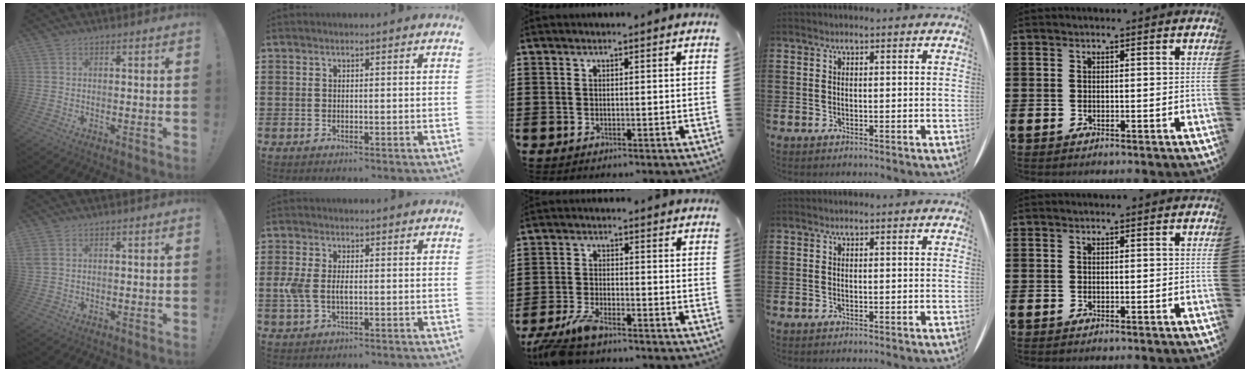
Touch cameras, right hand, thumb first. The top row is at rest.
{"thumb": {"total": 2.4, "force": [1.0, 1.3, 1.8], "torque": [-0.043, 0.001, 0.018]}, "index": {"total": 3.8, "force": [-0.3, 2.1, 3.1], "torque": [-0.082, -0.003, -0.013]}, "middle": {"total": 4.9, "force": [-4.3, 0.7, 2.4], "torque": [-0.067, -0.010, -0.089]}}